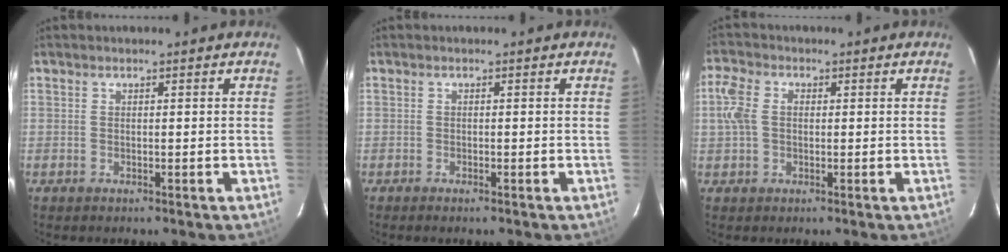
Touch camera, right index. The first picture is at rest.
{"total": 0.7, "force": [-0.6, 0.1, 0.4], "torque": [-0.008, 0.000, -0.011]}
{"total": 5.3, "force": [0.3, 3.9, 3.5], "torque": [-0.080, 0.013, 0.003]}